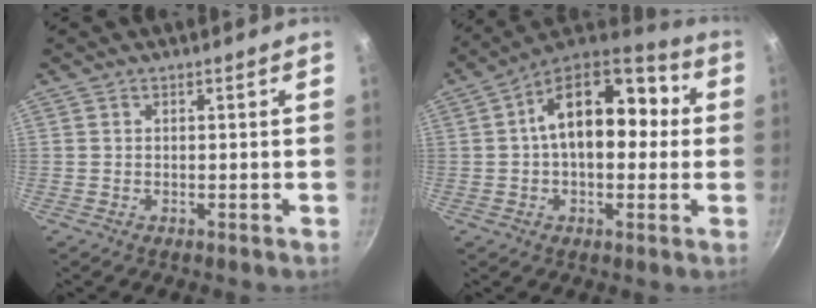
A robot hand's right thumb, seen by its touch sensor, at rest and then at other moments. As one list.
[{"total": 18.0, "force": [2.2, 10.4, 14.5], "torque": [-0.188, 0.044, 0.023]}]